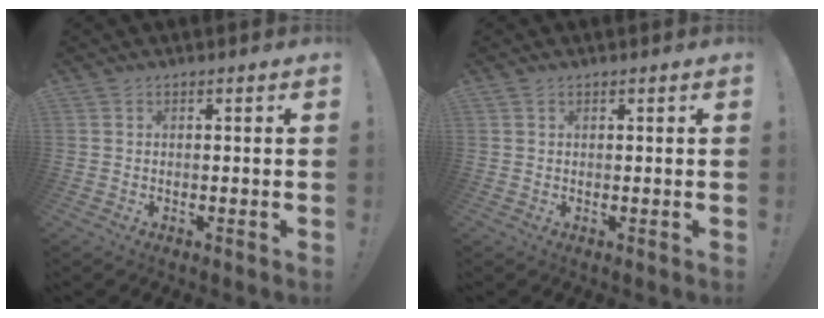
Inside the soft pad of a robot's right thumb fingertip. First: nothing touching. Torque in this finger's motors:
{"motor_torque": [-0.18, -0.14, -0.33, 0.39, -0.04]}